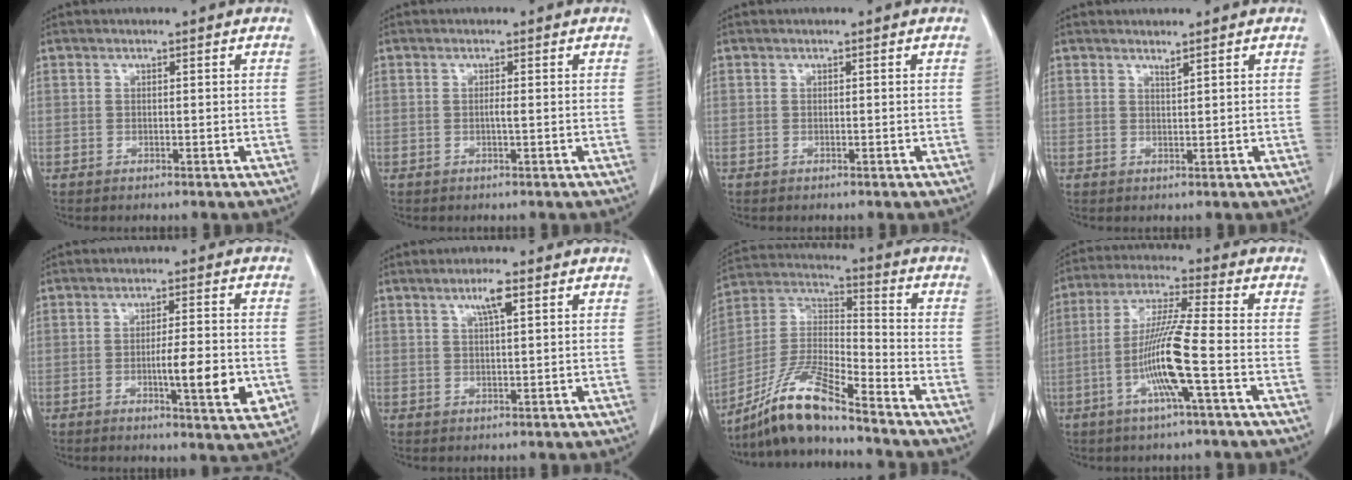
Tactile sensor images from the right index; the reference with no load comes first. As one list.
[{"total": 0.8, "force": [-0.1, -0.1, 0.8], "torque": [-0.014, -0.001, -0.003]}, {"total": 0.0}, {"total": 0.9, "force": [0.8, -0.2, 0.3], "torque": [-0.011, -0.009, 0.016]}, {"total": 8.7, "force": [-2.0, 1.1, 8.4], "torque": [-0.117, -0.008, -0.028]}, {"total": 3.4, "force": [1.7, 0.2, 3.0], "torque": [-0.055, 0.002, 0.030]}, {"total": 12.4, "force": [-10.1, 0.6, 7.2], "torque": [-0.151, -0.003, -0.193]}, {"total": 11.0, "force": [-3.1, -0.7, 10.5], "torque": [-0.206, -0.003, -0.065]}]